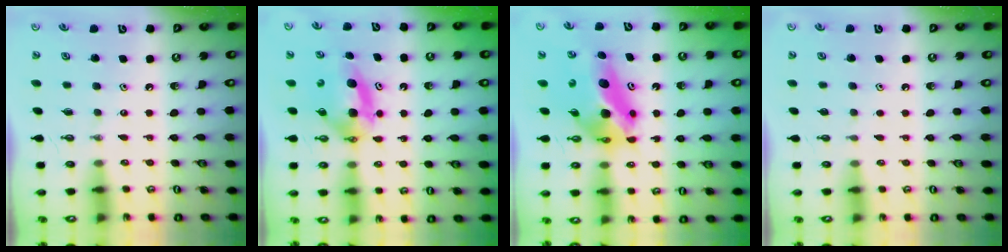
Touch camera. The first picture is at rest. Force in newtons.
{"total": 6.6, "press": 6.0, "slide": 2.8}
{"total": 11.1, "press": 10.7, "slide": 3.0}
{"total": 0.9, "press": 0.1, "slide": 0.9}